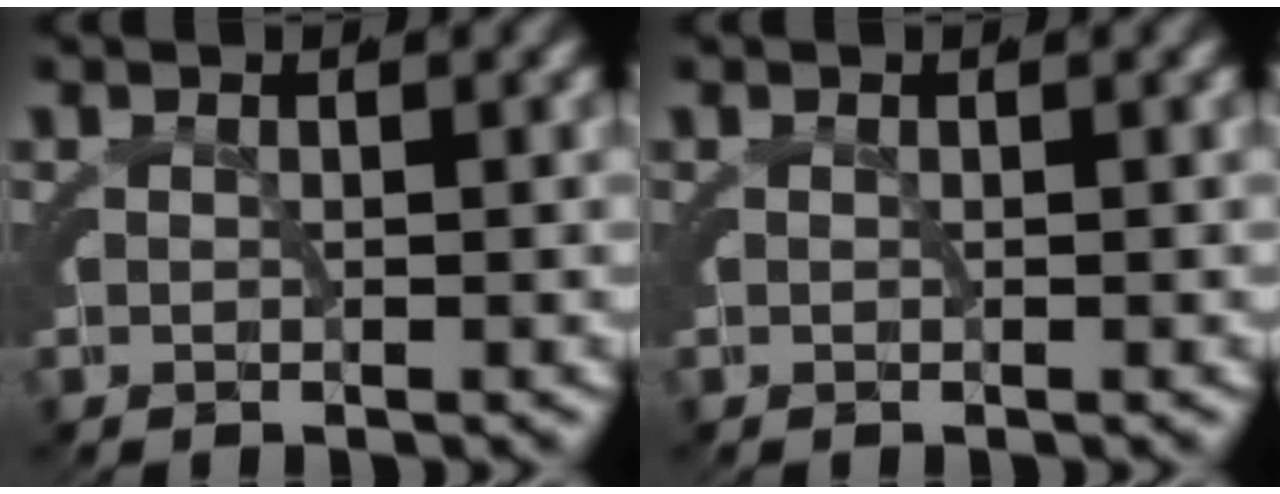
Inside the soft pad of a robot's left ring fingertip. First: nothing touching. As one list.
[{"total": 0.0}]